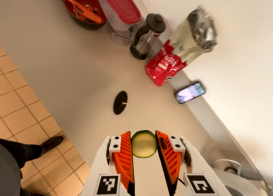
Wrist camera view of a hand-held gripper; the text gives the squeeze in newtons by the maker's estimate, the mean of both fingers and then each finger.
{"total": 8.5, "left": 9.0, "right": 8.0}